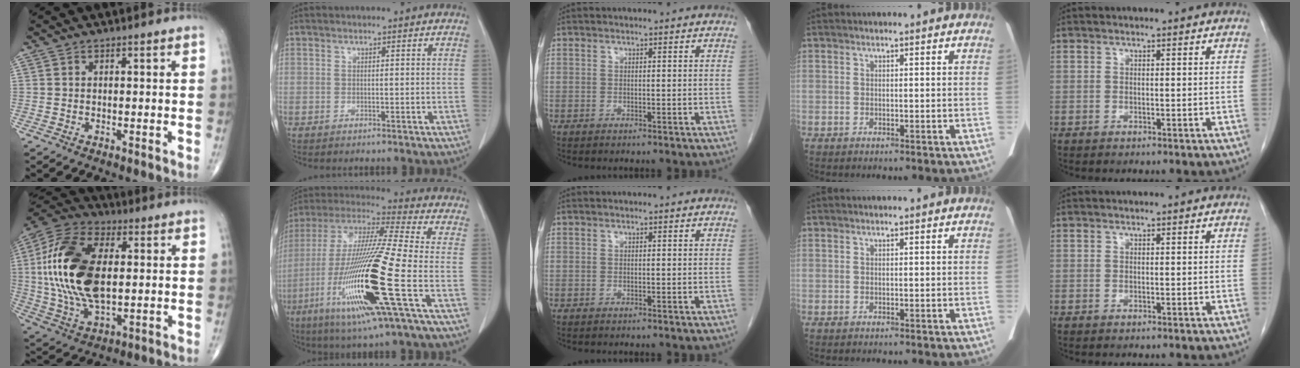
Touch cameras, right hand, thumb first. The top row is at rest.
{"thumb": {"total": 22.2, "force": [2.3, 11.9, 18.6], "torque": [-0.384, -0.001, 0.039]}, "index": {"total": 22.4, "force": [-7.0, 0.2, 21.2], "torque": [-0.442, -0.036, -0.140]}}